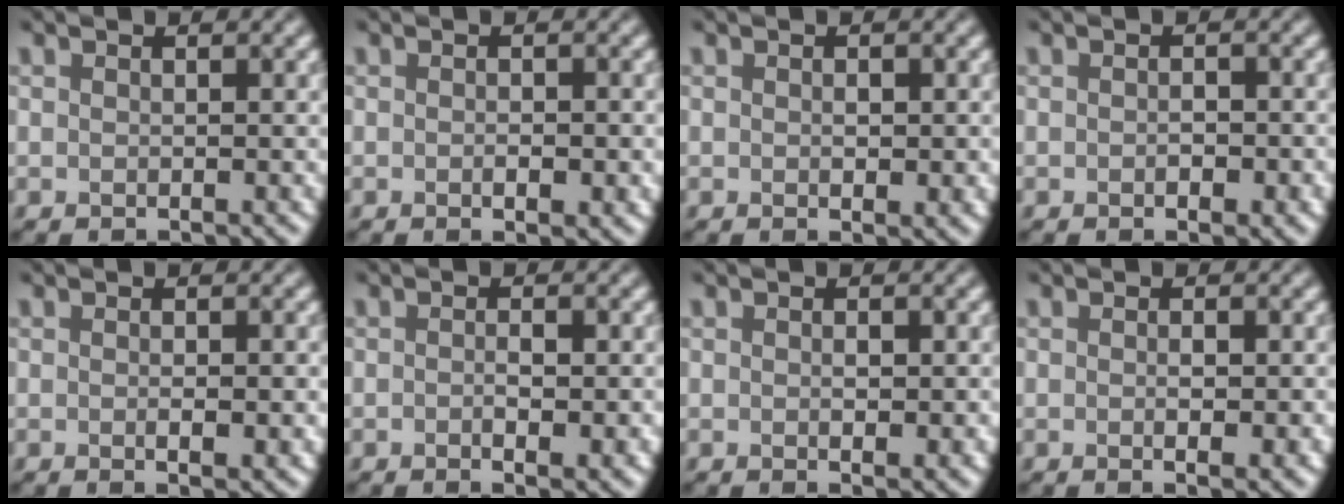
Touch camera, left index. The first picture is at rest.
{"total": 1.7, "force": [-1.1, 0.3, 1.2], "torque": [-0.021, 0.002, 0.001]}
{"total": 1.2, "force": [-0.7, 0.3, 0.9], "torque": [-0.016, 0.004, 0.006]}
{"total": 1.7, "force": [-1.2, 0.5, 1.1], "torque": [-0.017, 0.005, -0.004]}
{"total": 1.8, "force": [-0.9, 0.1, 1.6], "torque": [-0.025, 0.002, 0.002]}
{"total": 2.2, "force": [-1.2, 0.3, 1.8], "torque": [-0.032, 0.001, -0.004]}
{"total": 1.5, "force": [-0.8, 0.3, 1.3], "torque": [-0.023, 0.003, 0.005]}
{"total": 2.0, "force": [-0.9, 0.2, 1.8], "torque": [-0.028, 0.002, 0.002]}